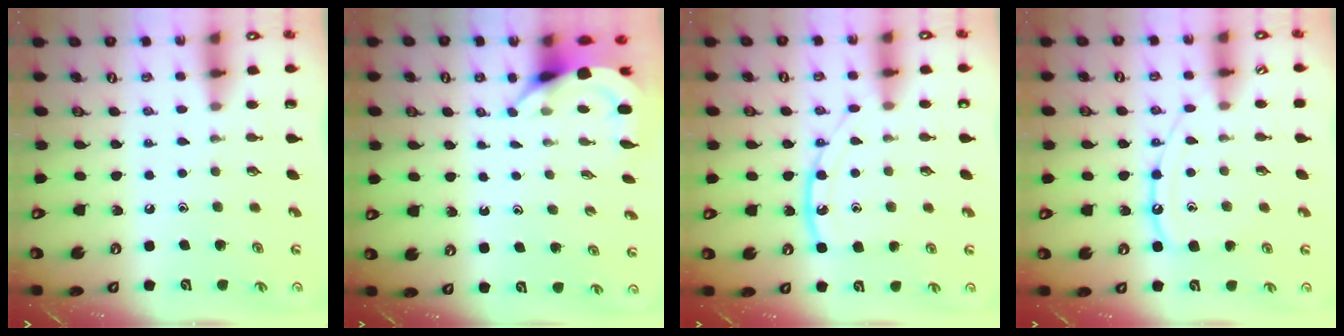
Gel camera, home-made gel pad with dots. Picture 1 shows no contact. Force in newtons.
{"total": 4.0, "press": 4.0, "slide": 0.2}
{"total": 12.9, "press": 12.9, "slide": 0.9}
{"total": 11.6, "press": 11.5, "slide": 1.1}